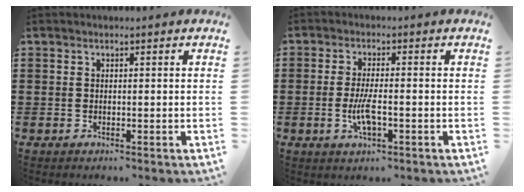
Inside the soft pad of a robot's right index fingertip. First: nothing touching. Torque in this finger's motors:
{"motor_torque": [2.14, 0.00, 0.17, 0.08]}